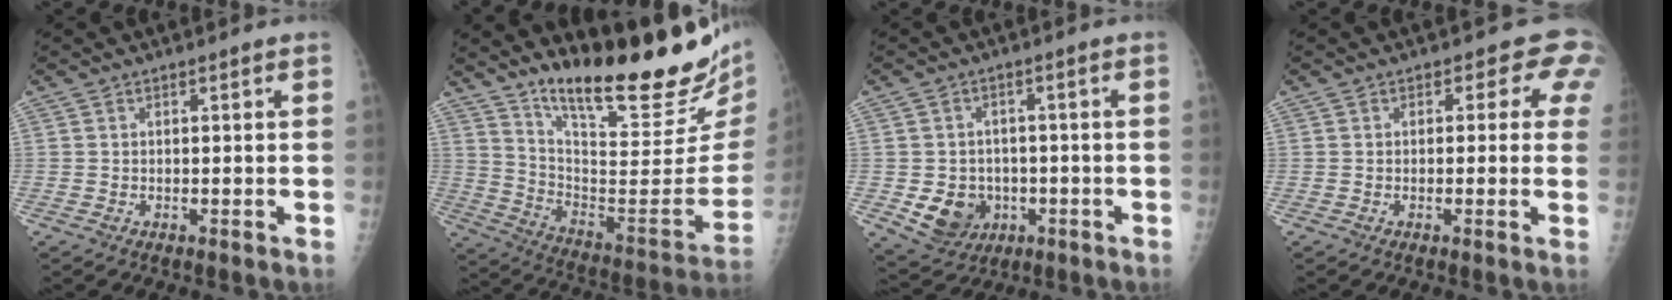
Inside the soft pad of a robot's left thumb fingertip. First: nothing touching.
{"total": 28.0, "force": [20.8, 5.6, 18.0], "torque": [-0.246, -0.142, 0.314]}
{"total": 8.3, "force": [-2.0, 7.3, 3.5], "torque": [-0.030, 0.011, -0.018]}
{"total": 4.5, "force": [1.9, 3.2, 2.6], "torque": [0.010, -0.002, -0.002]}